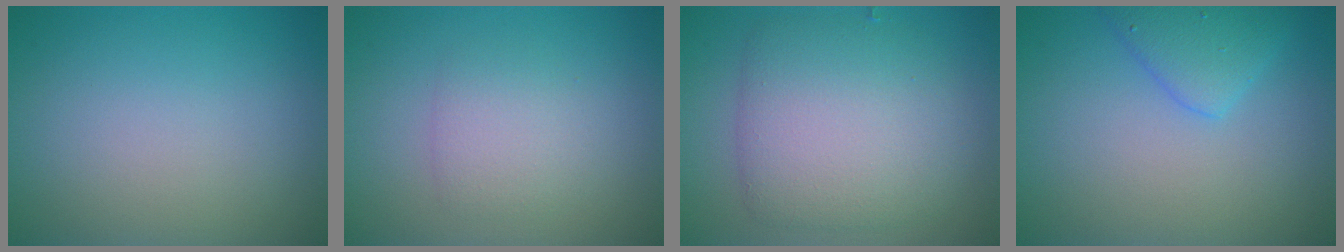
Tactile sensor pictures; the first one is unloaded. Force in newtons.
{"total": 2.3, "press": 2.3, "slide": 0.1}
{"total": 6.7, "press": 6.7, "slide": 0.2}
{"total": 3.0, "press": 3.0, "slide": 0.1}